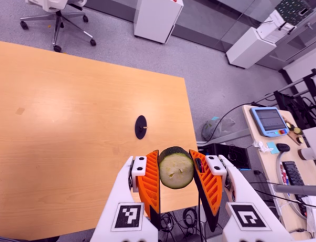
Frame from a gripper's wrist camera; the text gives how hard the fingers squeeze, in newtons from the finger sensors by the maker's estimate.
{"total": 9.6, "left": 9.3, "right": 9.9}